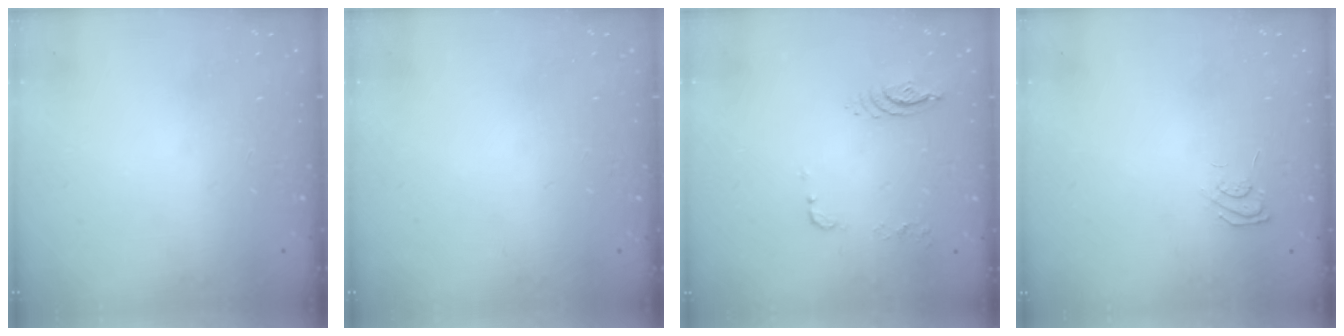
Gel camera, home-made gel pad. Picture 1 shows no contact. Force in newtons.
{"total": 0.0}
{"total": 8.3, "press": 8.3, "slide": 0.8}
{"total": 6.1, "press": 5.9, "slide": 1.4}